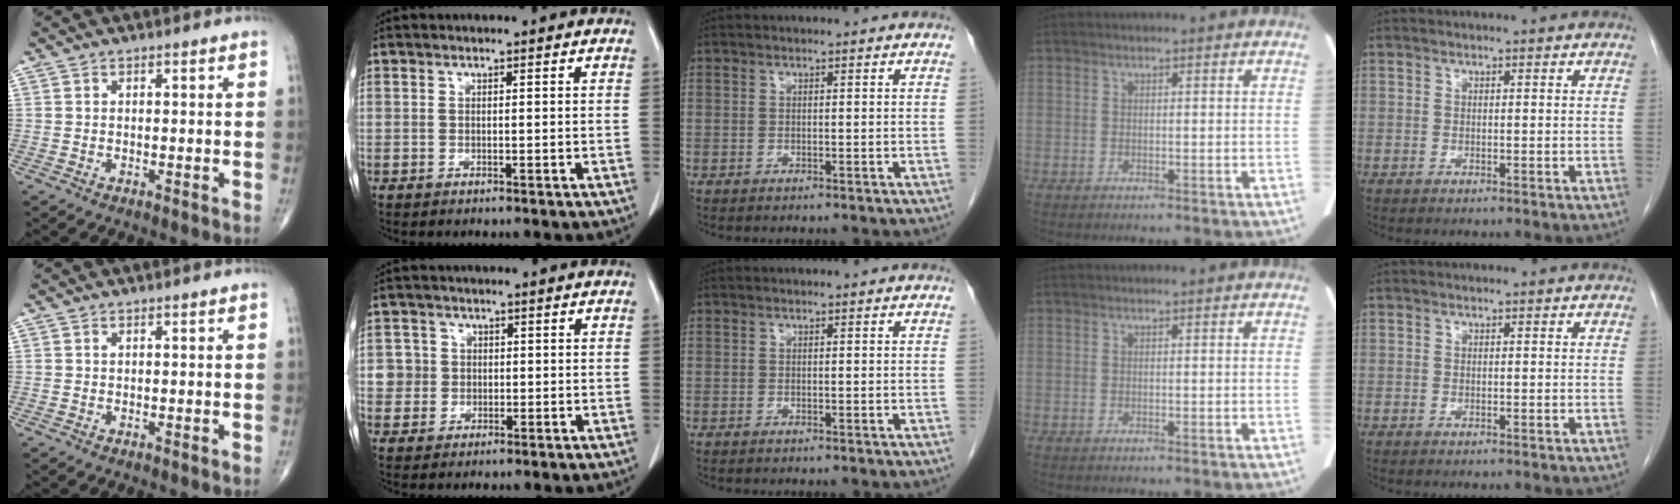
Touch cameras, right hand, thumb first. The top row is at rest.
{"index": {"total": 3.8, "force": [0.1, 3.8, -0.1], "torque": [0.015, 0.010, 0.004]}}